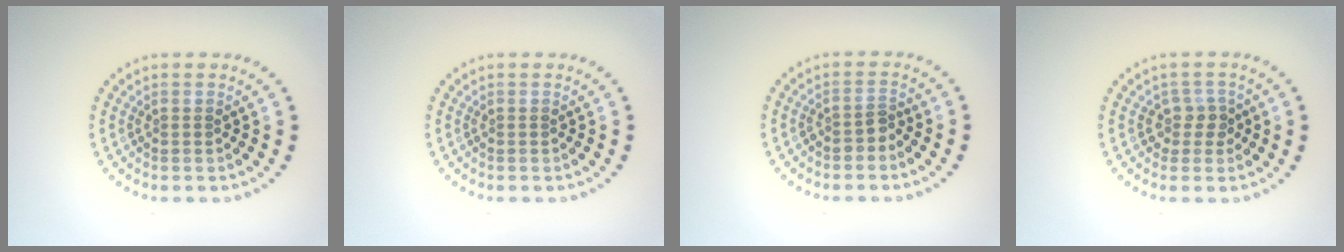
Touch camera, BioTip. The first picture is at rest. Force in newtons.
{"total": 0.0}
{"total": 1.3, "press": 1.1, "slide": 0.7}
{"total": 2.0, "press": 1.7, "slide": 1.1}